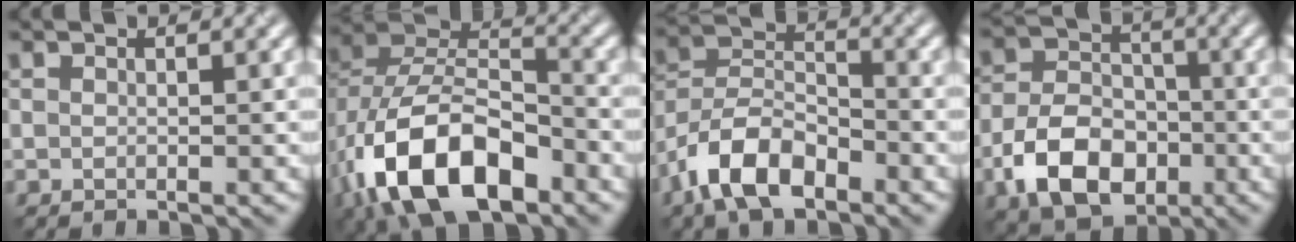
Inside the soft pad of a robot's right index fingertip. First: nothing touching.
{"total": 12.2, "force": [-5.7, 6.9, 8.4], "torque": [-0.159, 0.003, -0.104]}
{"total": 7.4, "force": [-4.6, 3.7, 4.4], "torque": [-0.075, 0.011, -0.099]}
{"total": 8.0, "force": [-3.3, 5.5, 4.8], "torque": [-0.090, 0.004, -0.065]}